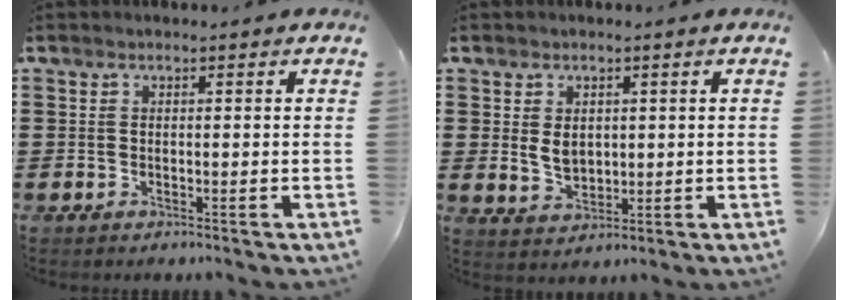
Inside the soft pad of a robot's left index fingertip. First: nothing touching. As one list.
[{"total": 3.7, "force": [0.7, 2.7, 2.5], "torque": [-0.046, 0.004, 0.010]}]